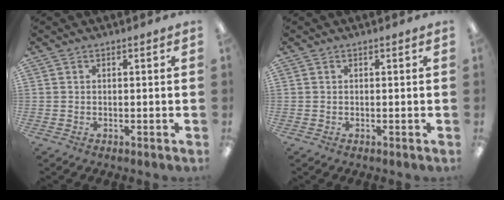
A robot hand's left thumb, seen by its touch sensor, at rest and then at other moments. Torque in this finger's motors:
{"motor_torque": [0.00, 0.00, 0.33, -0.33, 0.00]}